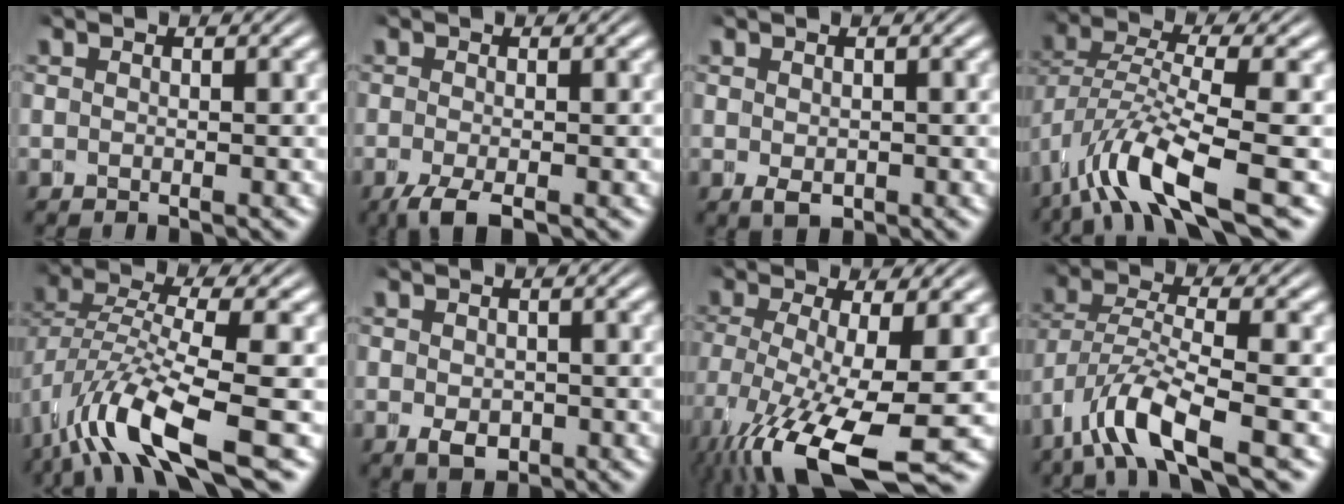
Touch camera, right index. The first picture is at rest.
{"total": 2.9, "force": [-2.0, 1.1, 1.6], "torque": [-0.043, -0.018, -0.023]}
{"total": 1.4, "force": [-0.5, 1.0, 0.9], "torque": [-0.019, -0.023, 0.006]}
{"total": 6.2, "force": [-2.5, 2.5, 5.2], "torque": [-0.128, -0.029, -0.024]}
{"total": 7.0, "force": [-2.9, 2.8, 5.8], "torque": [-0.136, -0.032, -0.029]}
{"total": 1.9, "force": [-0.6, 1.3, 1.1], "torque": [-0.020, -0.024, 0.004]}
{"total": 8.8, "force": [-4.0, 3.6, 6.9], "torque": [-0.153, -0.061, -0.031]}
{"total": 4.7, "force": [-1.6, 2.0, 3.9], "torque": [-0.102, -0.025, -0.012]}